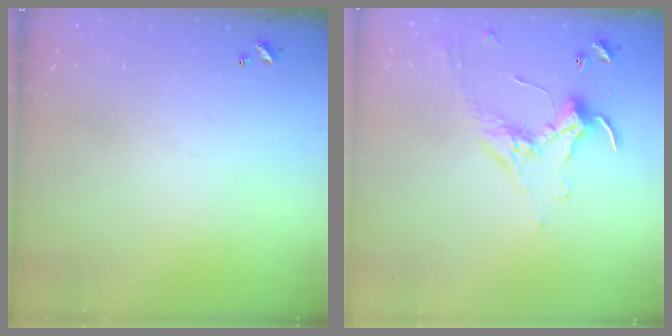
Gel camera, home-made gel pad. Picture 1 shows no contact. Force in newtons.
{"total": 0.0}